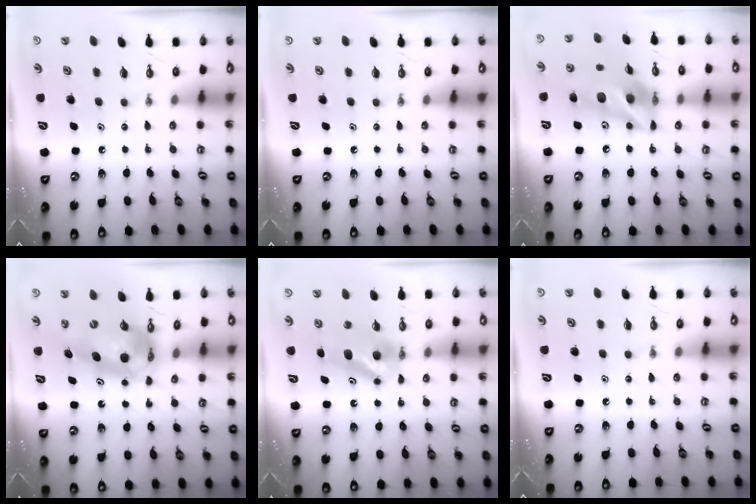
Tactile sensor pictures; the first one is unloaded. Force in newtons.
{"total": 0.0}
{"total": 15.6, "press": 15.6, "slide": 1.5}
{"total": 11.6, "press": 11.6, "slide": 1.1}
{"total": 7.6, "press": 6.8, "slide": 3.5}
{"total": 0.0}